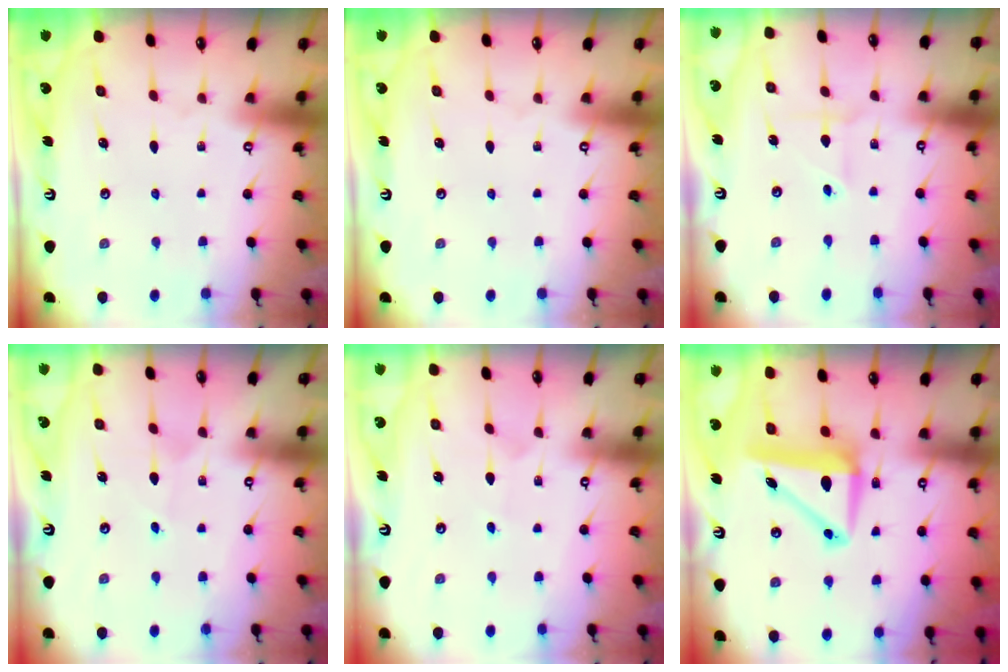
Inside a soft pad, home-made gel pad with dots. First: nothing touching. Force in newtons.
{"total": 0.0}
{"total": 2.0, "press": 1.9, "slide": 0.5}
{"total": 3.0, "press": 3.0, "slide": 0.2}
{"total": 2.5, "press": 2.5, "slide": 0.1}
{"total": 8.9, "press": 8.7, "slide": 1.6}